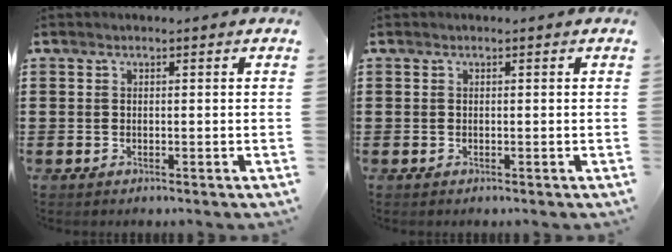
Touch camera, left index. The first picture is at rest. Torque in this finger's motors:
{"motor_torque": [-0.01, 0.01, 0.00, -0.01]}